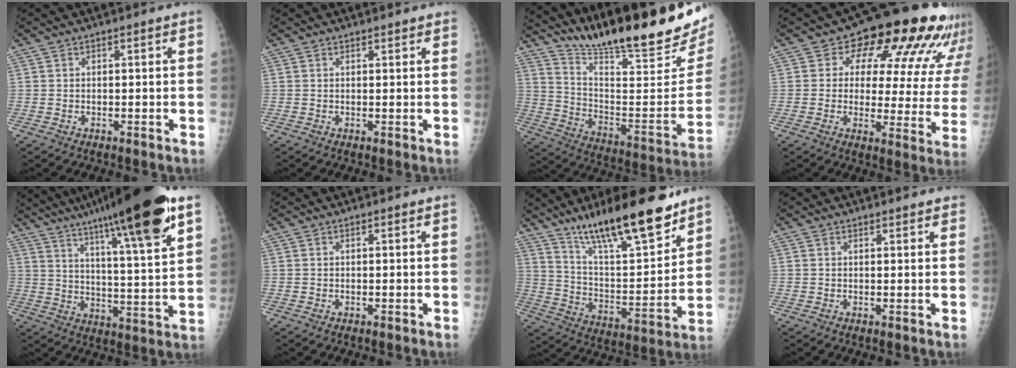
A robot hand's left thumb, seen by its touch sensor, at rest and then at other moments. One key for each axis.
{"total": 1.6, "fx": 1.5, "fy": 0.5, "fz": 0.6, "tx": 0.000, "ty": -0.001, "tz": 0.018}
{"total": 28.7, "fx": 23.1, "fy": 3.7, "fz": 16.6, "tx": -0.239, "ty": -0.139, "tz": 0.350}
{"total": 20.8, "fx": 13.0, "fy": 10.0, "fz": 12.8, "tx": -0.117, "ty": -0.050, "tz": 0.147}
{"total": 24.6, "fx": 16.1, "fy": 2.4, "fz": 18.4, "tx": -0.277, "ty": -0.043, "tz": 0.247}
{"total": 0.0}
{"total": 23.2, "fx": 16.8, "fy": 5.3, "fz": 15.1, "tx": -0.222, "ty": -0.077, "tz": 0.287}
{"total": 2.5, "fx": 2.3, "fy": 0.7, "fz": 0.8, "tx": 0.005, "ty": -0.003, "tz": 0.021}